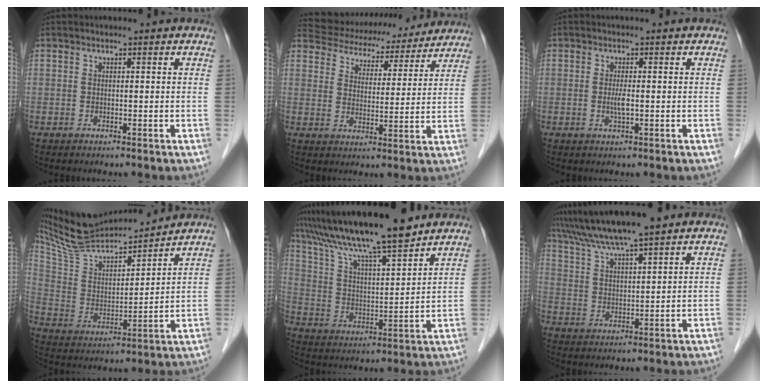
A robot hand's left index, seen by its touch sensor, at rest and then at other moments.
{"total": 16.2, "force": [14.9, 5.6, 3.1], "torque": [-0.047, 0.027, 0.201]}
{"total": 1.6, "force": [-0.3, 0.2, 1.5], "torque": [-0.033, -0.002, -0.005]}
{"total": 17.1, "force": [15.7, 1.9, 6.6], "torque": [-0.127, 0.008, 0.287]}
{"total": 15.2, "force": [12.7, 0.8, 8.3], "torque": [-0.144, 0.009, 0.221]}
{"total": 9.2, "force": [7.7, -0.3, 5.0], "torque": [-0.091, 0.021, 0.136]}